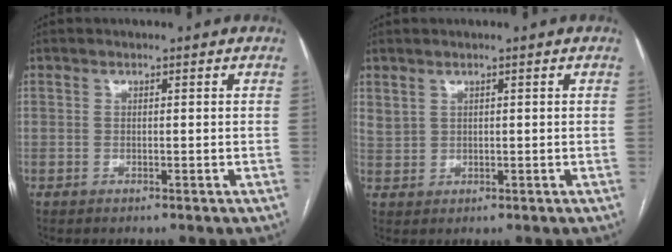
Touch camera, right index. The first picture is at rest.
{"total": 1.9, "force": [1.5, 1.1, 0.6], "torque": [-0.014, 0.005, 0.036]}